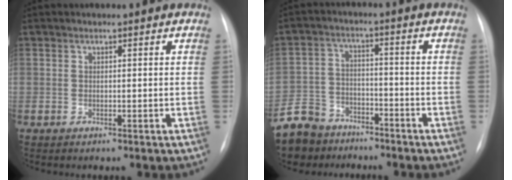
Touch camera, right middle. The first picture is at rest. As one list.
[{"total": 10.5, "force": [-8.4, 6.1, 1.7], "torque": [-0.057, 0.007, -0.149]}]